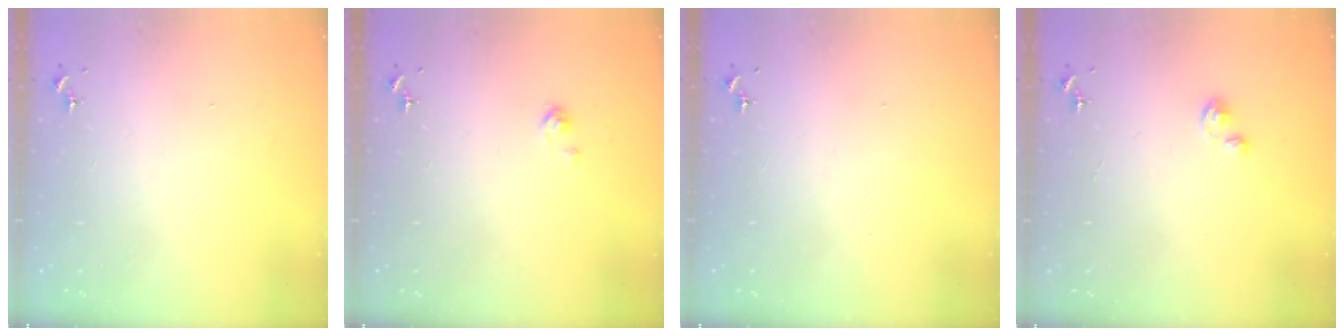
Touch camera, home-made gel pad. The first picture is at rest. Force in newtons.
{"total": 2.4, "press": 2.4, "slide": 0.3}
{"total": 0.0}
{"total": 2.3, "press": 2.3, "slide": 0.2}